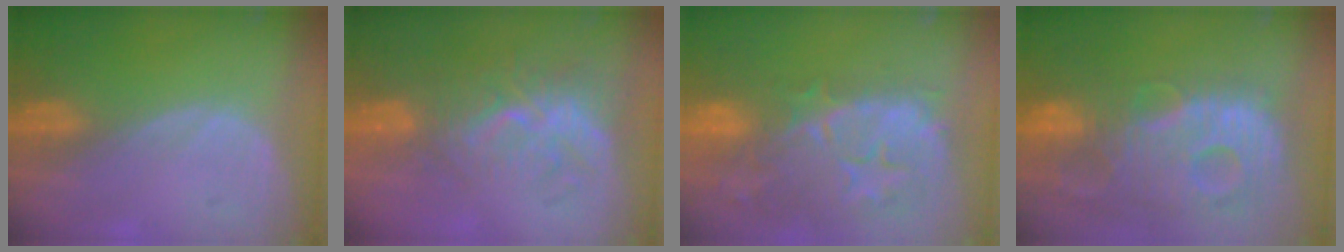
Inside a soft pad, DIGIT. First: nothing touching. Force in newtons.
{"total": 9.6, "press": 8.5, "slide": 4.5}
{"total": 13.4, "press": 11.7, "slide": 6.4}
{"total": 13.9, "press": 12.0, "slide": 7.0}